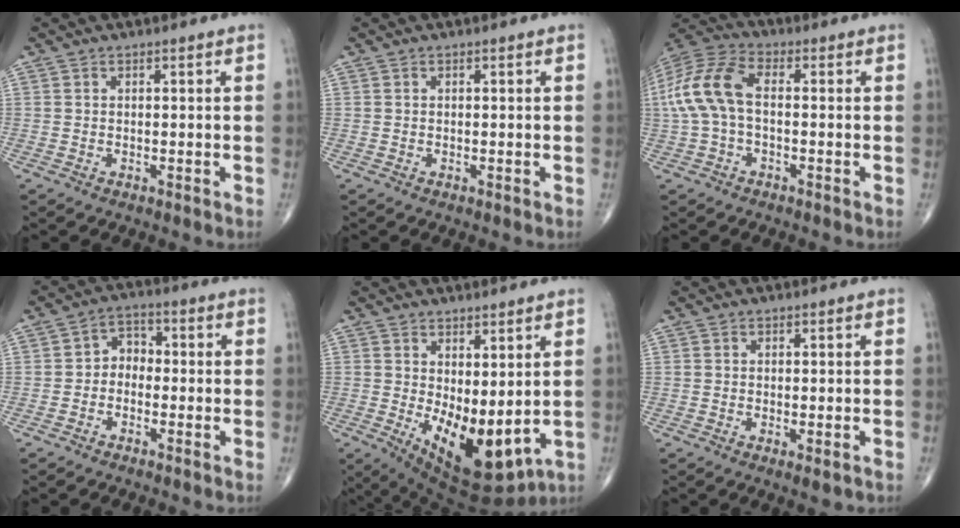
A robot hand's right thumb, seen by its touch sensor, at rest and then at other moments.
{"total": 0.0}
{"total": 12.3, "force": [-0.1, 6.8, 10.2], "torque": [-0.229, 0.034, -0.008]}
{"total": 4.2, "force": [-1.1, 3.3, 2.4], "torque": [-0.015, 0.024, -0.036]}
{"total": 12.8, "force": [-0.3, 6.0, 11.3], "torque": [-0.164, -0.031, 0.019]}
{"total": 1.7, "force": [-0.6, 0.4, 1.5], "torque": [-0.025, -0.006, -0.007]}